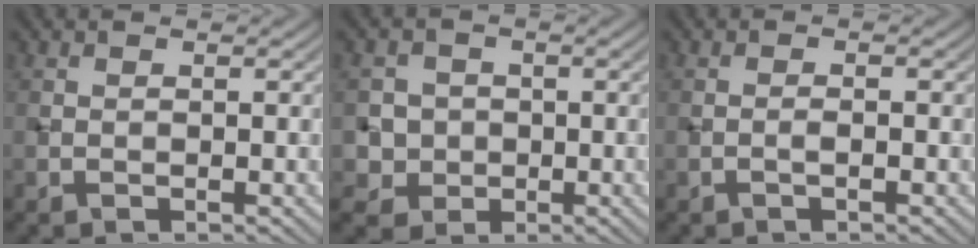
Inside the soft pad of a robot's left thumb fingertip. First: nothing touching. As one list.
[{"total": 4.7, "force": [-0.2, 4.7, 0.9], "torque": [-0.027, 0.003, -0.017]}, {"total": 0.8, "force": [-0.4, 0.0, 0.7], "torque": [-0.011, 0.004, -0.009]}]